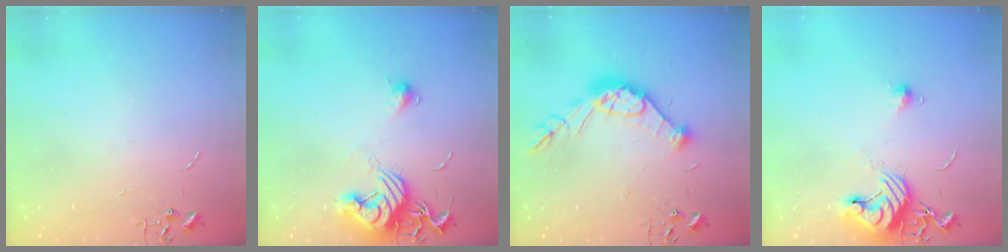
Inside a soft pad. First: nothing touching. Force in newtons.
{"total": 12.9, "press": 12.9, "slide": 0.5}
{"total": 14.4, "press": 14.4, "slide": 0.8}
{"total": 11.4, "press": 11.3, "slide": 1.1}